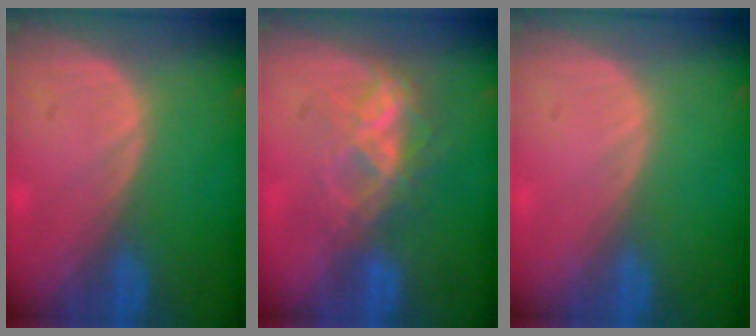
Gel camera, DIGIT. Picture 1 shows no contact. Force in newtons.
{"total": 7.2, "press": 6.1, "slide": 3.8}
{"total": 0.0}